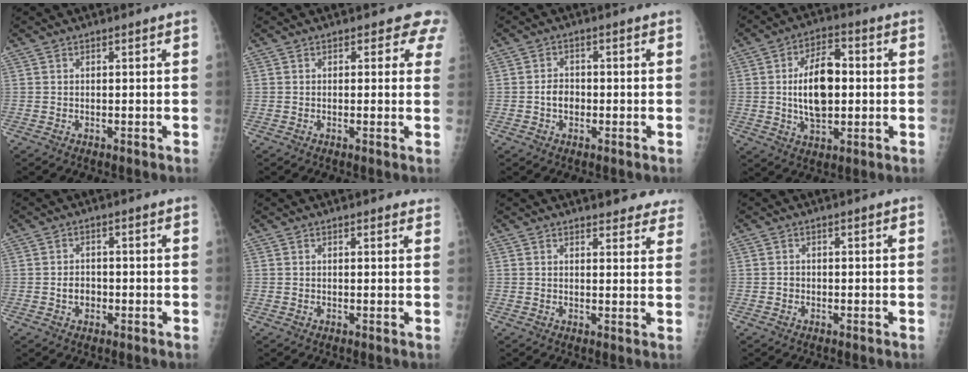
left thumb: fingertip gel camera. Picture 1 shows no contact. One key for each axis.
{"total": 3.2, "fx": 2.5, "fy": 1.8, "fz": 1.0, "tx": 0.024, "ty": -0.007, "tz": 0.007}
{"total": 3.1, "fx": -0.7, "fy": 2.4, "fz": 1.8, "tx": -0.017, "ty": 0.011, "tz": -0.015}
{"total": 12.2, "fx": 0.1, "fy": 6.9, "fz": 10.1, "tx": -0.151, "ty": 0.009, "tz": 0.004}
{"total": 2.6, "fx": -0.7, "fy": 2.1, "fz": 1.4, "tx": -0.010, "ty": 0.007, "tz": -0.010}
{"total": 2.6, "fx": 2.3, "fy": 0.9, "fz": 0.9, "tx": 0.007, "ty": -0.003, "tz": 0.018}
{"total": 8.6, "fx": 7.7, "fy": 2.6, "fz": 3.0, "tx": 0.006, "ty": -0.029, "tz": 0.073}
{"total": 0.8, "fx": -0.2, "fy": 0.7, "fz": 0.2, "tx": 0.003, "ty": 0.004, "tz": -0.004}